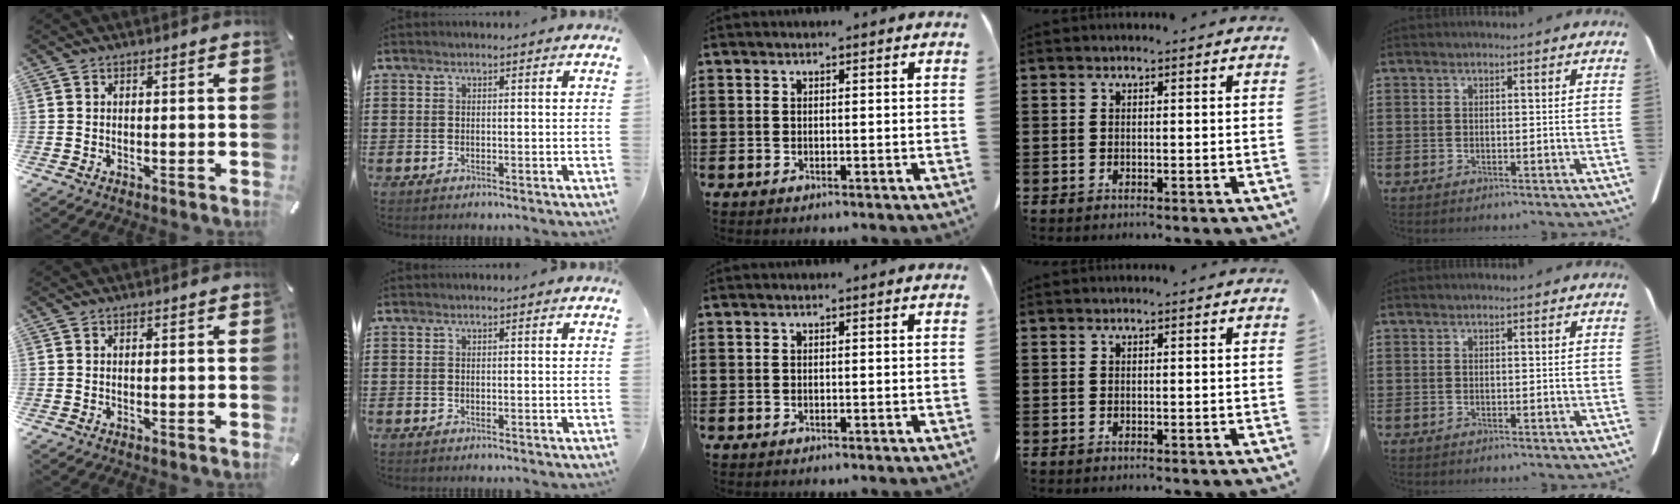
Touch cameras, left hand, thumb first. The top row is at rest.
{}